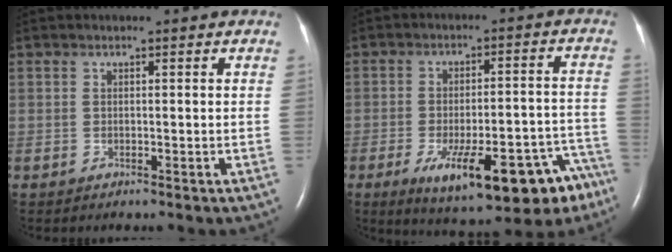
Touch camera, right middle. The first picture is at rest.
{"total": 19.0, "force": [-11.7, 5.7, 13.9], "torque": [-0.128, 0.029, -0.157]}